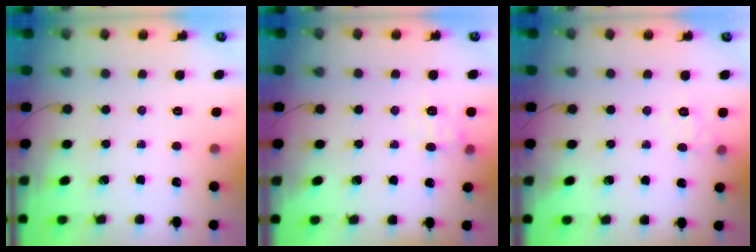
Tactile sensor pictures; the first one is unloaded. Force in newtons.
{"total": 9.5, "press": 9.4, "slide": 1.7}
{"total": 6.1, "press": 5.9, "slide": 1.4}